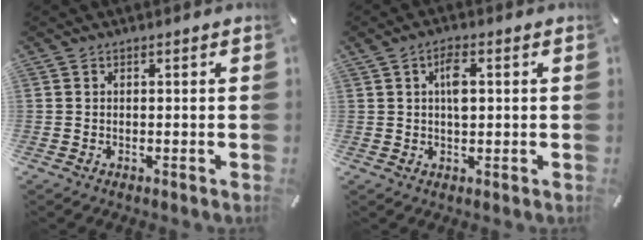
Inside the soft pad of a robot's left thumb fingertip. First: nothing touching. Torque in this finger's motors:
{"motor_torque": [1.08, 0.97, 0.64, -0.30, 0.09]}